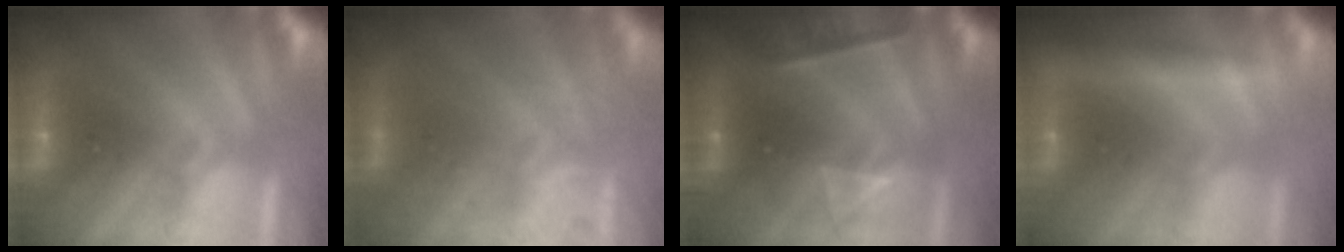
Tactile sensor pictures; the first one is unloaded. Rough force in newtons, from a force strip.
{"total": 7.8}
{"total": 2.3}
{"total": 2.3}